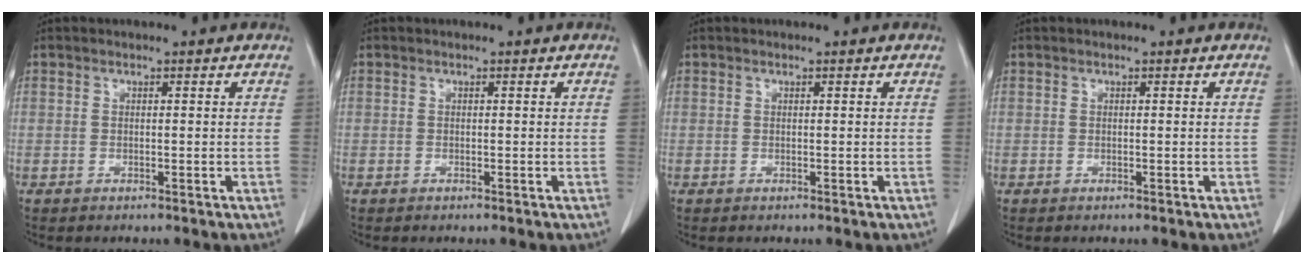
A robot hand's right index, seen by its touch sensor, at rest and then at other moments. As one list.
[{"total": 0.0}, {"total": 0.0}, {"total": 0.0}]